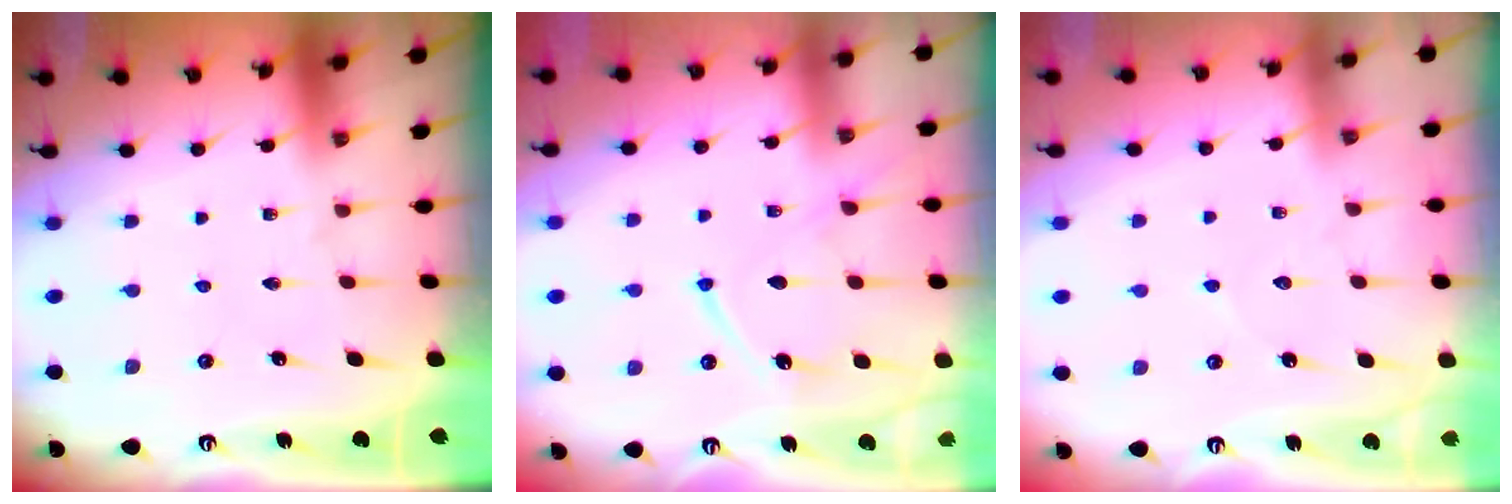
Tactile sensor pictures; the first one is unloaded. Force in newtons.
{"total": 12.3, "press": 12.3, "slide": 1.3}
{"total": 3.3, "press": 3.3, "slide": 0.4}